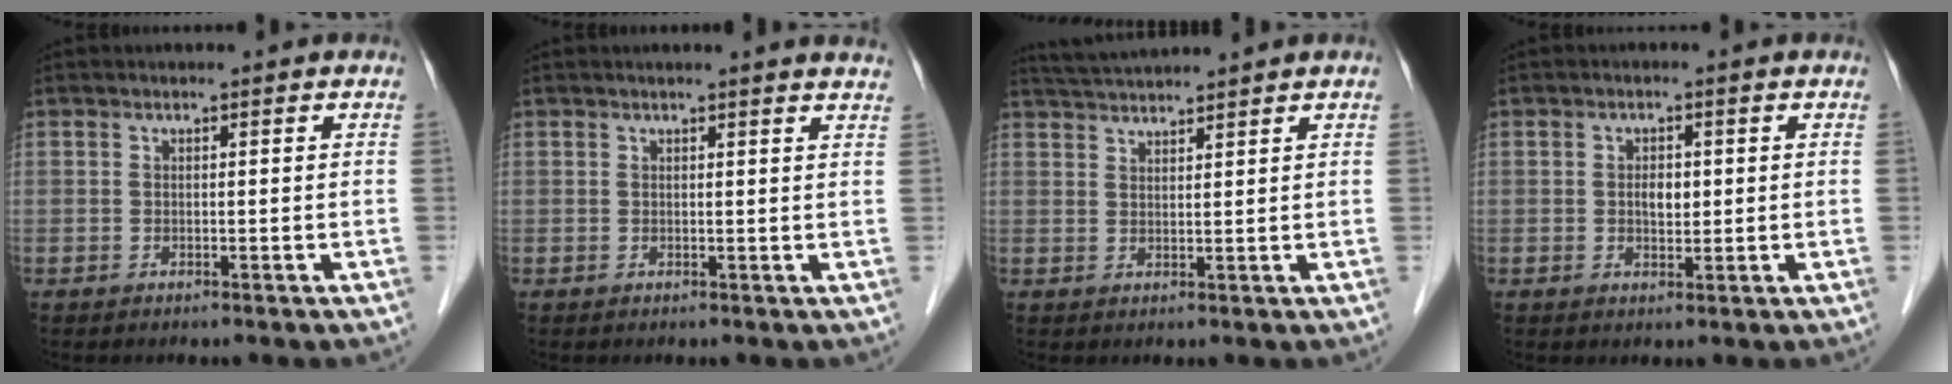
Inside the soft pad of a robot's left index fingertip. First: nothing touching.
{"total": 5.6, "force": [5.3, -0.2, 1.8], "torque": [-0.017, -0.005, 0.035]}
{"total": 4.7, "force": [4.5, -0.9, 1.2], "torque": [-0.026, 0.022, 0.082]}
{"total": 2.3, "force": [-0.3, 1.3, 1.8], "torque": [-0.032, -0.005, -0.004]}